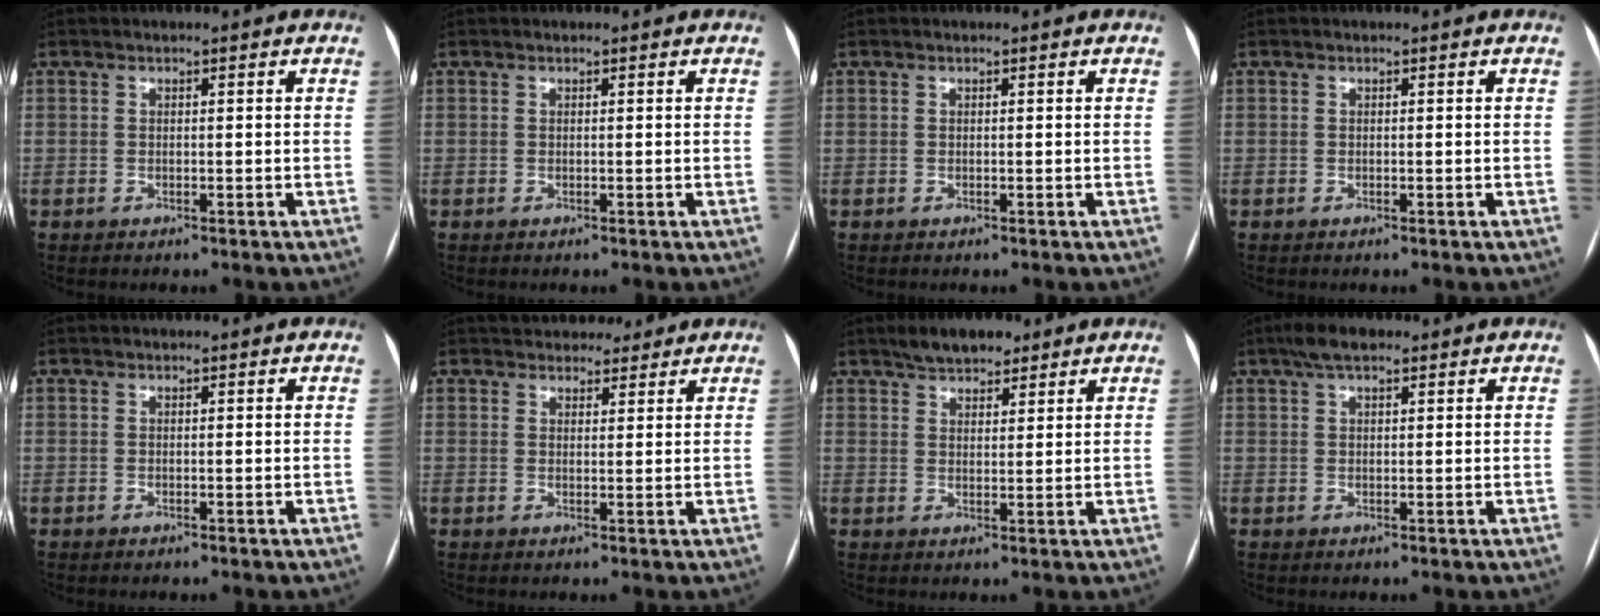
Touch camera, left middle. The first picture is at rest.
{"total": 0.0}
{"total": 0.0}
{"total": 0.0}
{"total": 0.0}
{"total": 7.6, "force": [6.8, 3.0, 1.7], "torque": [-0.004, 0.015, 0.089]}
{"total": 5.5, "force": [4.2, 2.3, 2.7], "torque": [-0.045, 0.014, 0.071]}
{"total": 4.1, "force": [2.8, 1.4, 2.7], "torque": [-0.056, 0.020, 0.048]}